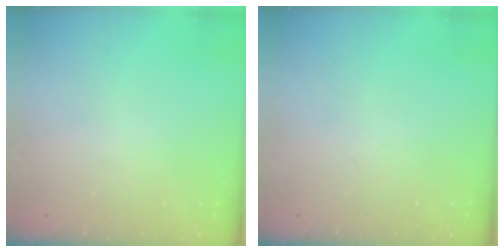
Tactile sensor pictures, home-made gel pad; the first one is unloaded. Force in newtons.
{"total": 0.0}